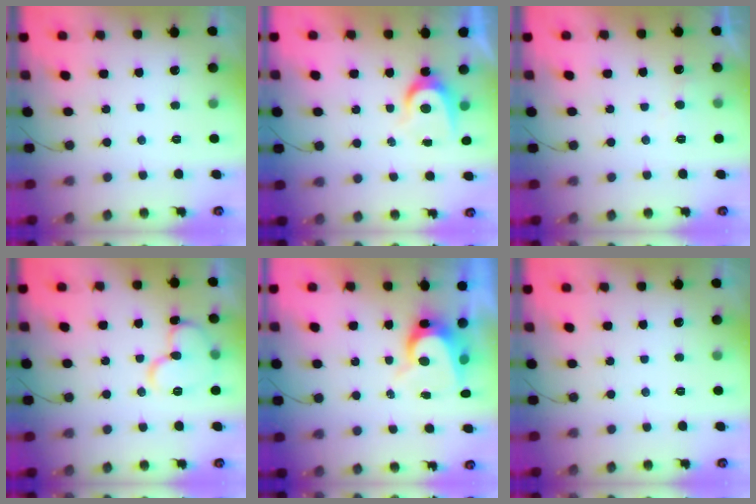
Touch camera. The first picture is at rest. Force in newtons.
{"total": 6.3, "press": 6.3, "slide": 0.5}
{"total": 3.7, "press": 3.7, "slide": 0.4}
{"total": 11.3, "press": 11.1, "slide": 1.6}
{"total": 8.3, "press": 8.2, "slide": 0.6}
{"total": 0.0}